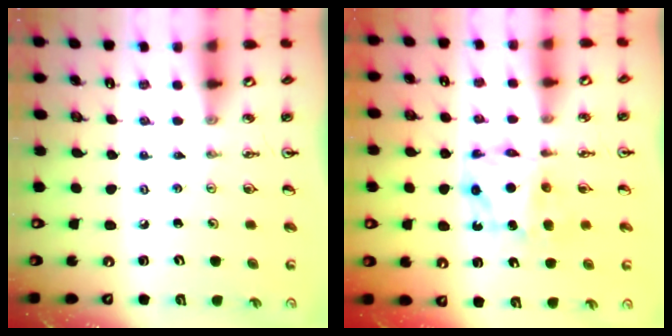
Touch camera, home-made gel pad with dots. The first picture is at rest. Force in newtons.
{"total": 6.6, "press": 6.6, "slide": 0.3}